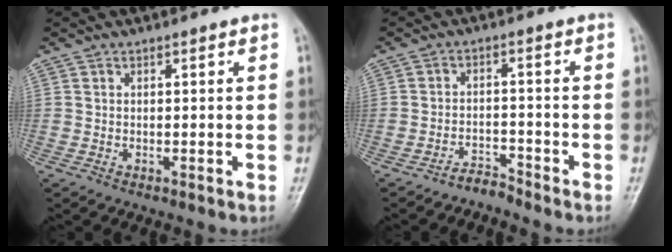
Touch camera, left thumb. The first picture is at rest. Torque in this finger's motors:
{"motor_torque": [-0.61, 0.57, -0.03, 0.41, 0.00]}